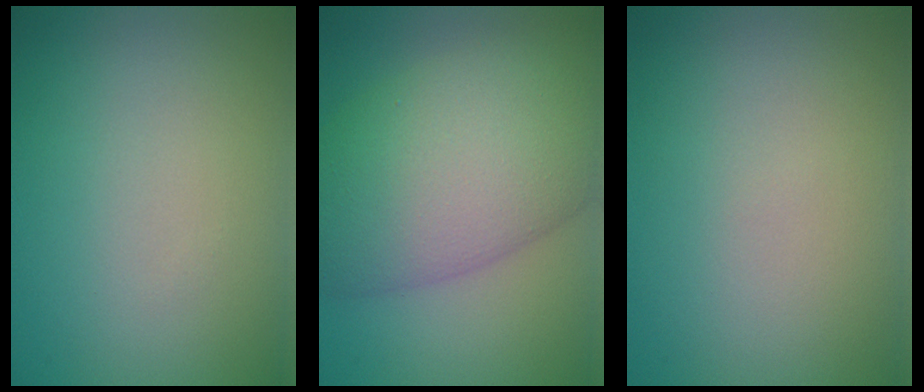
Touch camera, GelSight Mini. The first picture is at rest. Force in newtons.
{"total": 11.2, "press": 11.2, "slide": 0.2}
{"total": 0.0}